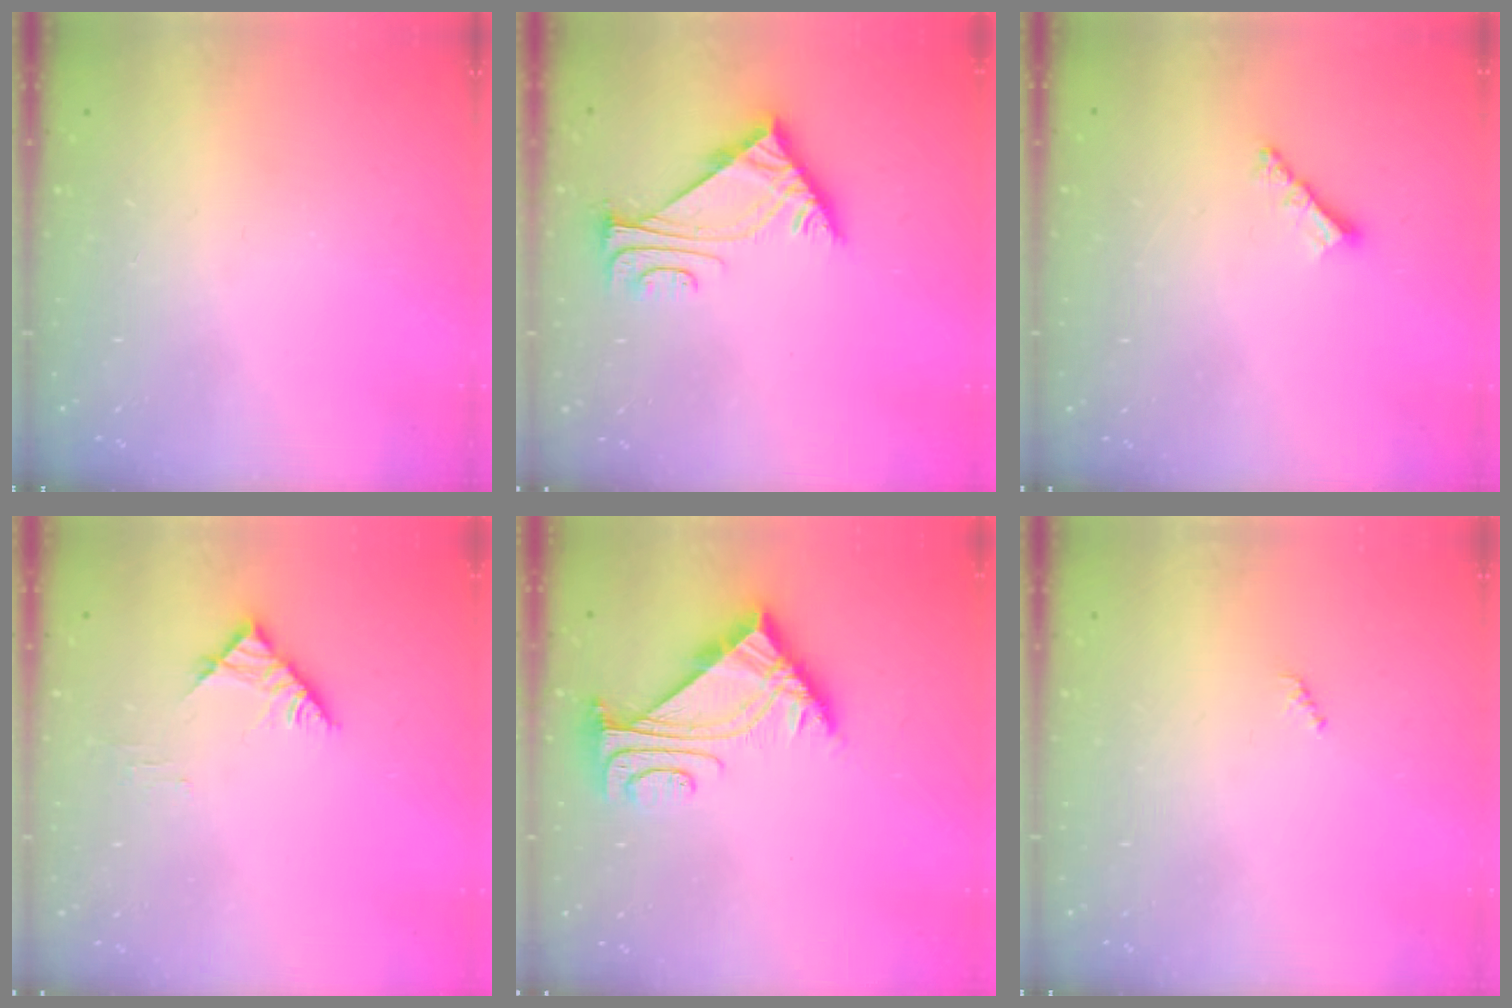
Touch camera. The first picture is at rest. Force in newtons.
{"total": 6.6, "press": 6.6, "slide": 1.0}
{"total": 3.8, "press": 3.8, "slide": 0.2}
{"total": 5.3, "press": 5.3, "slide": 0.2}
{"total": 4.9, "press": 4.8, "slide": 0.7}
{"total": 0.7, "press": 0.7, "slide": 0.3}